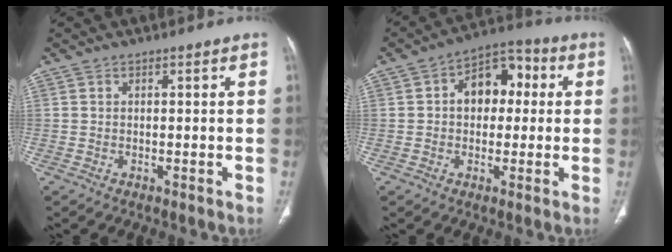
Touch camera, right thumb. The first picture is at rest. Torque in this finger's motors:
{"motor_torque": [-0.05, 1.44, 0.38, 0.71, 0.06]}